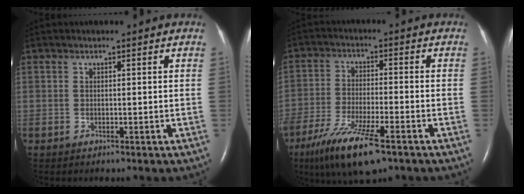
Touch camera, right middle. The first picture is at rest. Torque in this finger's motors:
{"motor_torque": [1.29, -0.85, 0.58, 0.21]}